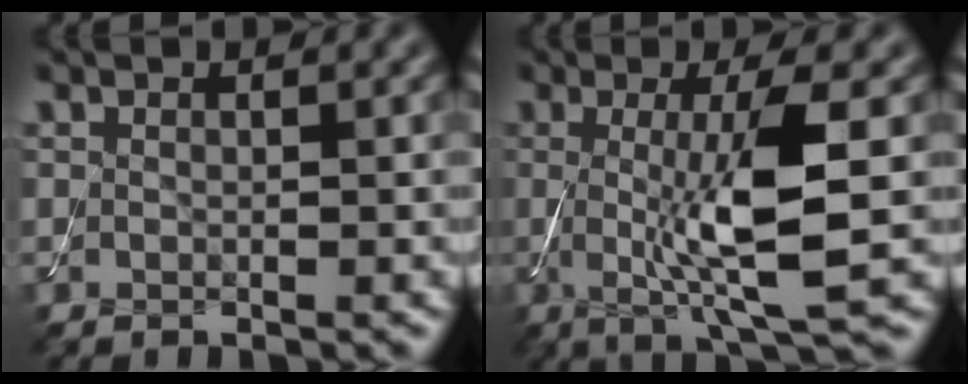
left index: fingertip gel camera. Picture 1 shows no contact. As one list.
[{"total": 7.4, "force": [-0.1, 1.3, 7.2], "torque": [-0.121, -0.011, 0.001]}]